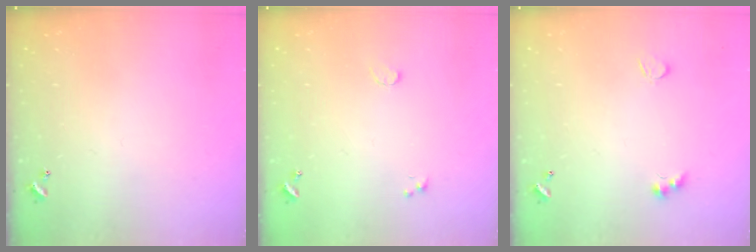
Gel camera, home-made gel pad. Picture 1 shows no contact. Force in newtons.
{"total": 0.5, "press": 0.4, "slide": 0.3}
{"total": 3.7, "press": 3.7, "slide": 0.7}